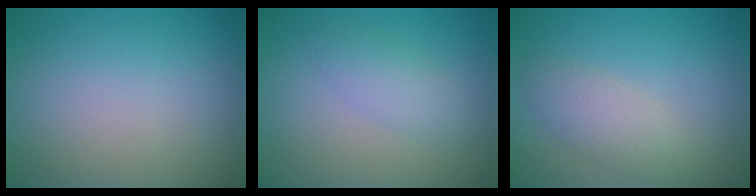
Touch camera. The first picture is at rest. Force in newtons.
{"total": 2.2, "press": 2.2, "slide": 0.1}
{"total": 2.5, "press": 2.5, "slide": 0.1}